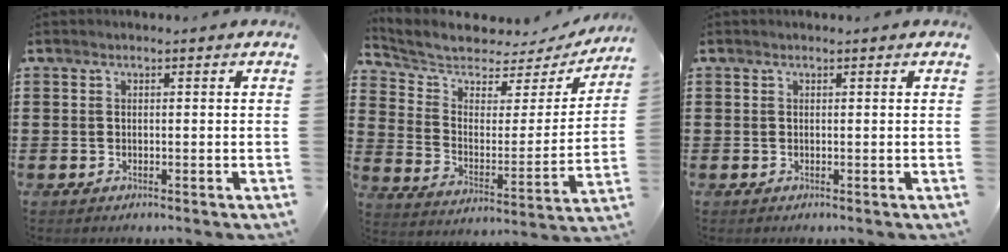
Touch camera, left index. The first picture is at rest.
{"total": 5.7, "force": [5.4, 1.6, 1.2], "torque": [-0.060, -0.043, 0.089]}
{"total": 0.0}